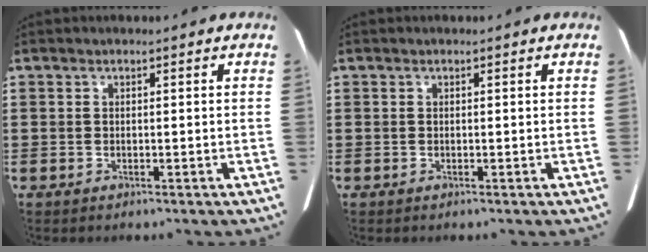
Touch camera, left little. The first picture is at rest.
{"total": 0.0}